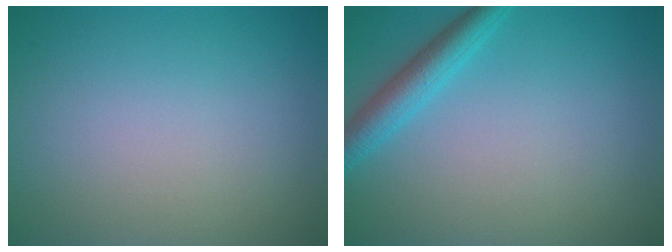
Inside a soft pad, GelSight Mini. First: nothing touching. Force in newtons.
{"total": 3.0, "press": 3.0, "slide": 0.1}